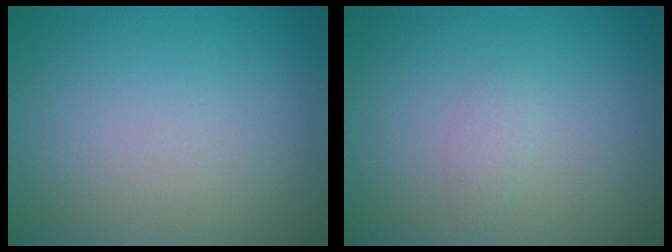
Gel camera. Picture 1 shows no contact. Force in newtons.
{"total": 0.8, "press": 0.8, "slide": 0.0}